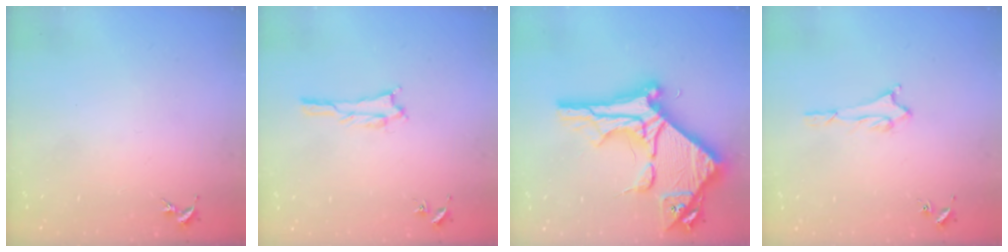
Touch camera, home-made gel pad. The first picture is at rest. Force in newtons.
{"total": 1.7, "press": 1.7, "slide": 0.2}
{"total": 15.4, "press": 15.3, "slide": 1.5}
{"total": 1.6, "press": 1.6, "slide": 0.2}